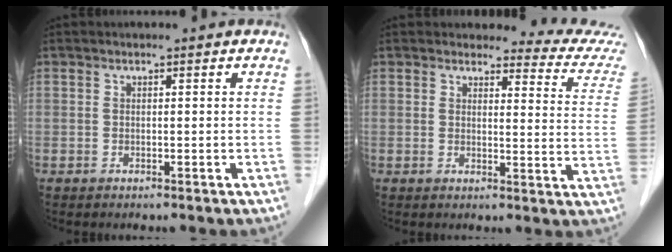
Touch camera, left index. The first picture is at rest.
{"total": 10.4, "force": [10.3, 0.4, 0.6], "torque": [0.013, -0.084, 0.087]}